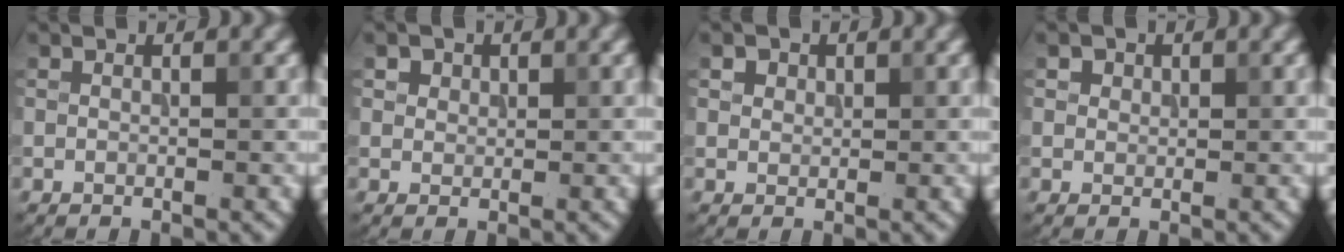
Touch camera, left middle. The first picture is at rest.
{"total": 2.9, "force": [1.8, 1.9, 1.1], "torque": [-0.035, 0.003, 0.031]}
{"total": 2.9, "force": [1.8, 2.0, 1.2], "torque": [-0.036, 0.007, 0.029]}
{"total": 2.3, "force": [1.4, 1.6, 0.9], "torque": [-0.020, 0.004, 0.017]}